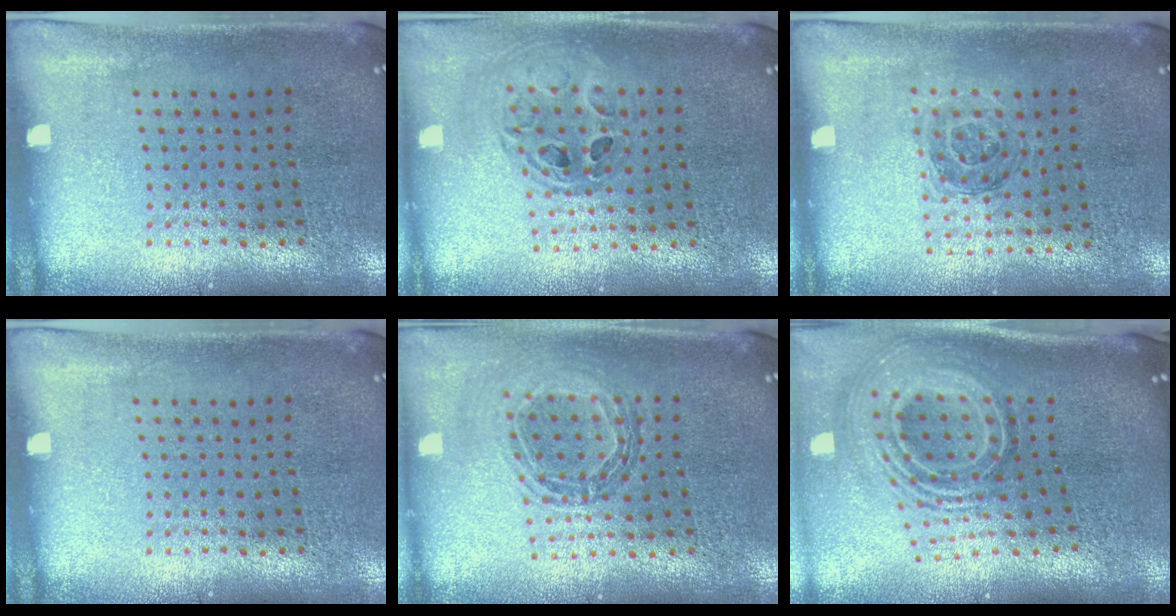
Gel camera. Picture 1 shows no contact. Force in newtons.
{"total": 0.7, "press": 0.7, "slide": 0.1}
{"total": 1.1, "press": 1.0, "slide": 0.3}
{"total": 0.0}
{"total": 0.8, "press": 0.8, "slide": 0.1}
{"total": 2.6, "press": 1.7, "slide": 2.0}